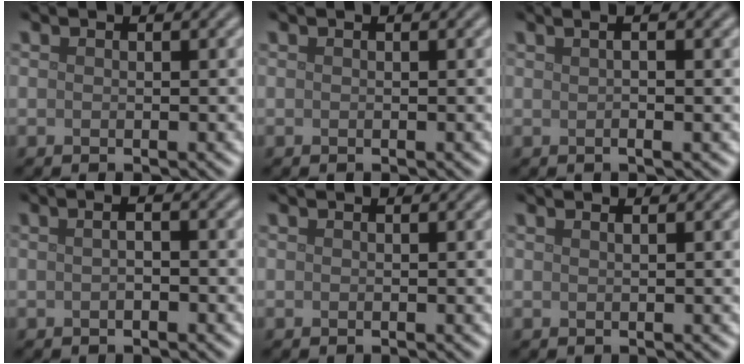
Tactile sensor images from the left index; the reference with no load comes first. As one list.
[{"total": 0.0}, {"total": 2.9, "force": [0.9, 1.1, 2.5], "torque": [-0.017, 0.008, -0.006]}, {"total": 2.1, "force": [0.4, 1.0, 1.9], "torque": [-0.017, 0.005, -0.014]}, {"total": 0.0}, {"total": 1.1, "force": [0.6, 0.5, 0.8], "torque": [-0.002, -0.001, -0.001]}]